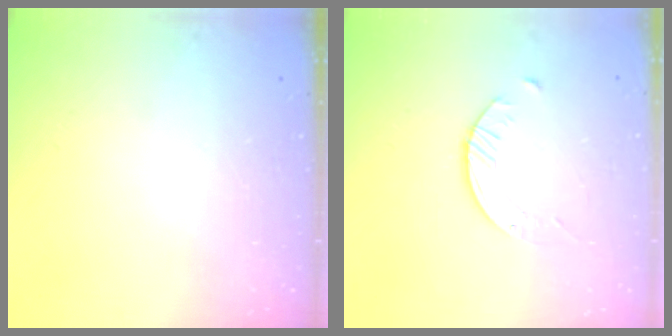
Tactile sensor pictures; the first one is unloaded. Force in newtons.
{"total": 2.7, "press": 2.7, "slide": 0.3}